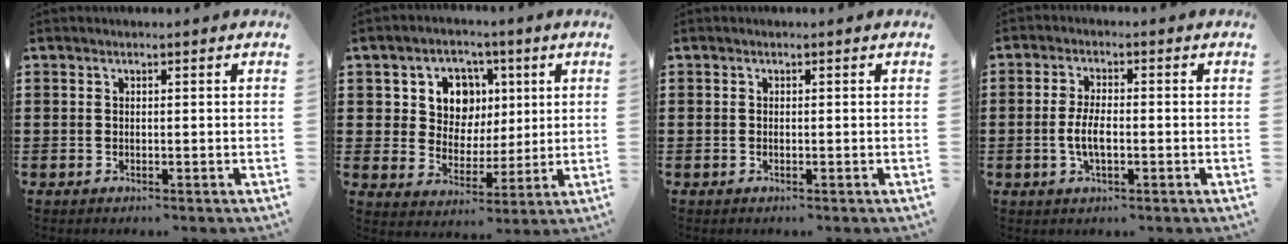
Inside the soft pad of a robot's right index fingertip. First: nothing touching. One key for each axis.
{"total": 8.0, "fx": 2.9, "fy": 6.7, "fz": 3.3, "tx": -0.083, "ty": 0.012, "tz": 0.050}
{"total": 0.0}
{"total": 4.2, "fx": -0.9, "fy": 1.6, "fz": 3.8, "tx": -0.089, "ty": -0.002, "tz": -0.022}